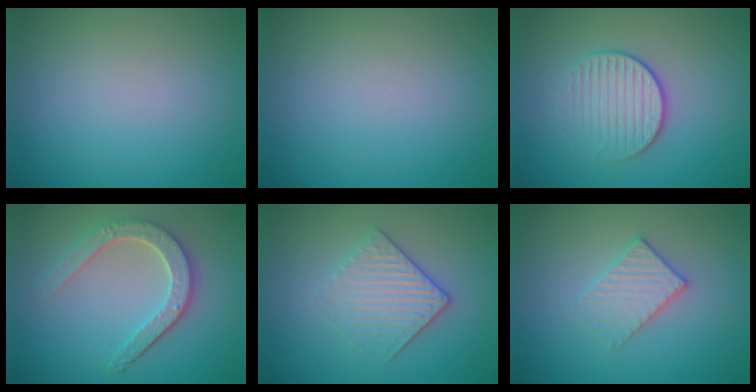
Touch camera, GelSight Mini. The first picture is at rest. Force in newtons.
{"total": 0.0}
{"total": 3.4, "press": 2.7, "slide": 2.0}
{"total": 4.6, "press": 3.7, "slide": 2.8}
{"total": 3.7, "press": 3.3, "slide": 1.7}
{"total": 3.0, "press": 3.0, "slide": 0.5}